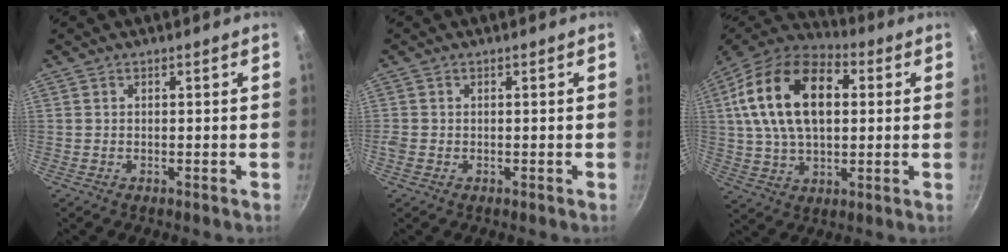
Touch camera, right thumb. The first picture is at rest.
{"total": 1.4, "force": [-0.6, 1.1, 0.7], "torque": [-0.014, 0.000, -0.013]}
{"total": 21.2, "force": [4.2, 12.9, 16.2], "torque": [-0.271, 0.017, 0.061]}